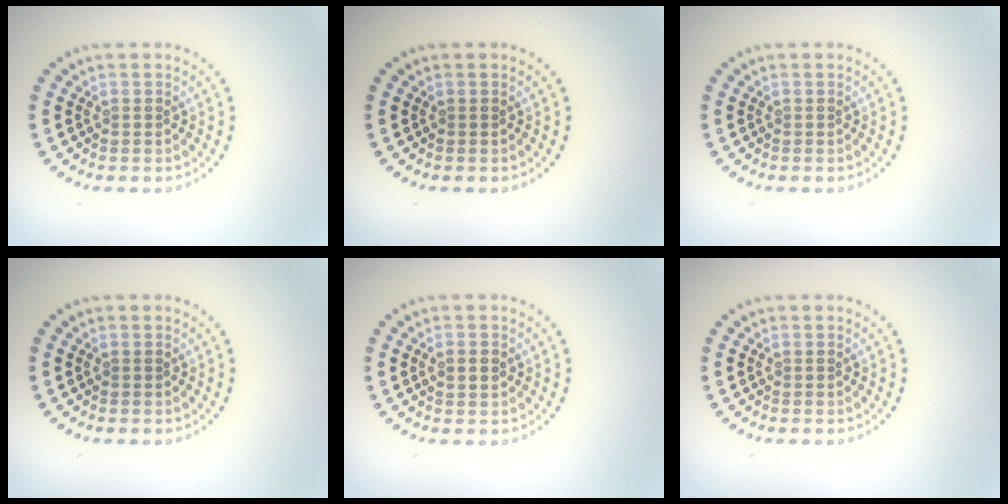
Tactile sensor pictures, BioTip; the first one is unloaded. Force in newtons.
{"total": 0.0}
{"total": 0.0}
{"total": 0.0}
{"total": 1.2, "press": 1.2, "slide": 0.0}
{"total": 0.0}